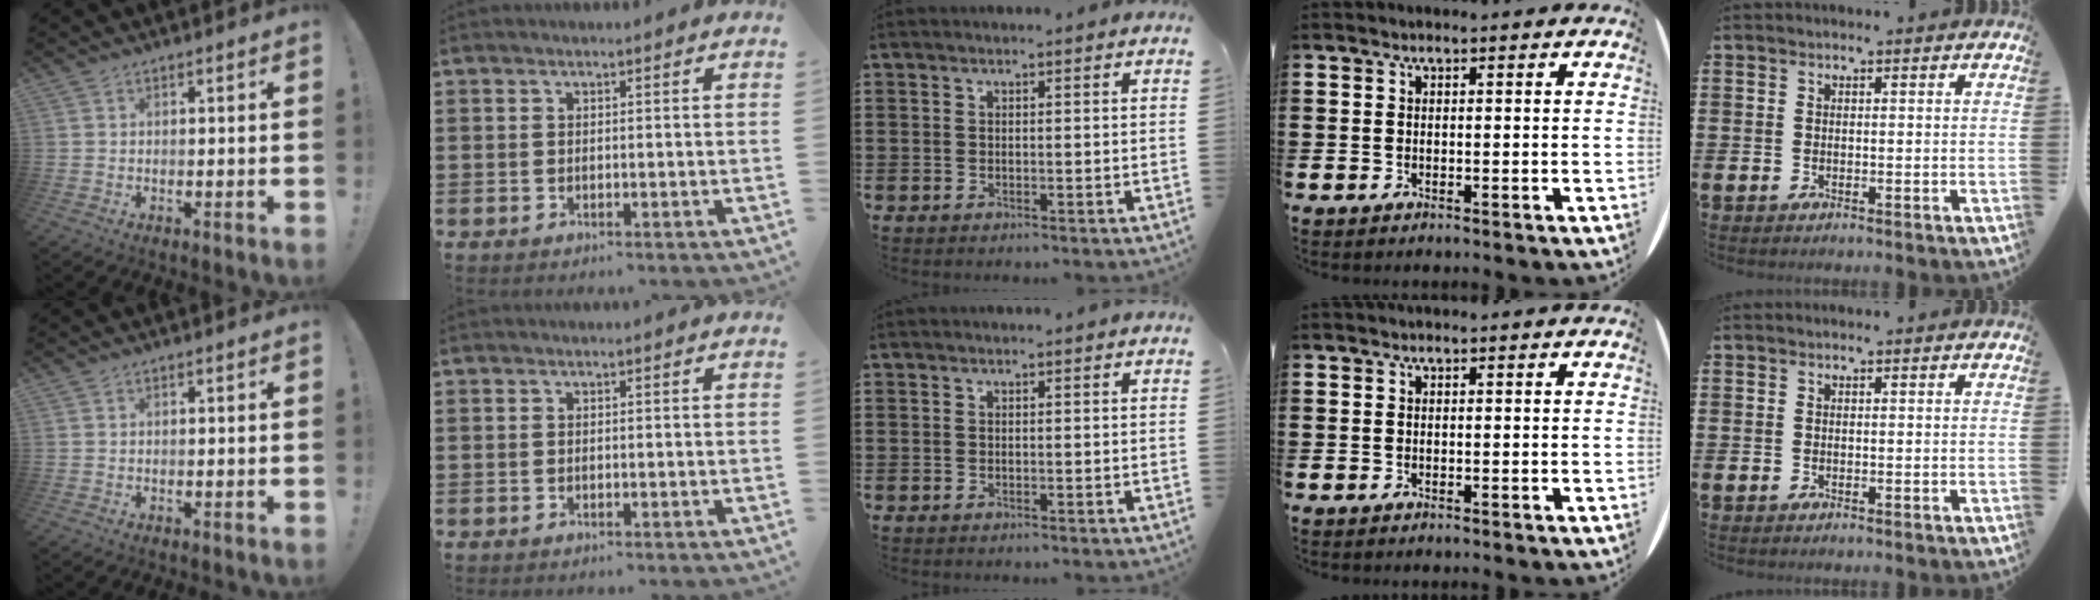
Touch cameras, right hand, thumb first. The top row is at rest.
{}